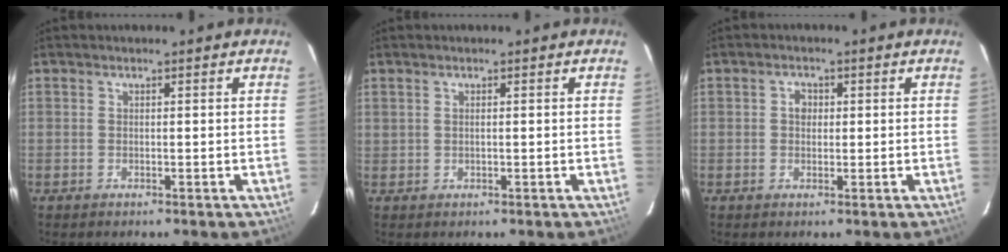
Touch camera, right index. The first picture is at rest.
{"total": 0.7, "force": [0.2, 0.2, 0.6], "torque": [-0.013, 0.003, 0.004]}
{"total": 2.0, "force": [0.2, 1.8, 0.9], "torque": [-0.014, 0.007, 0.002]}